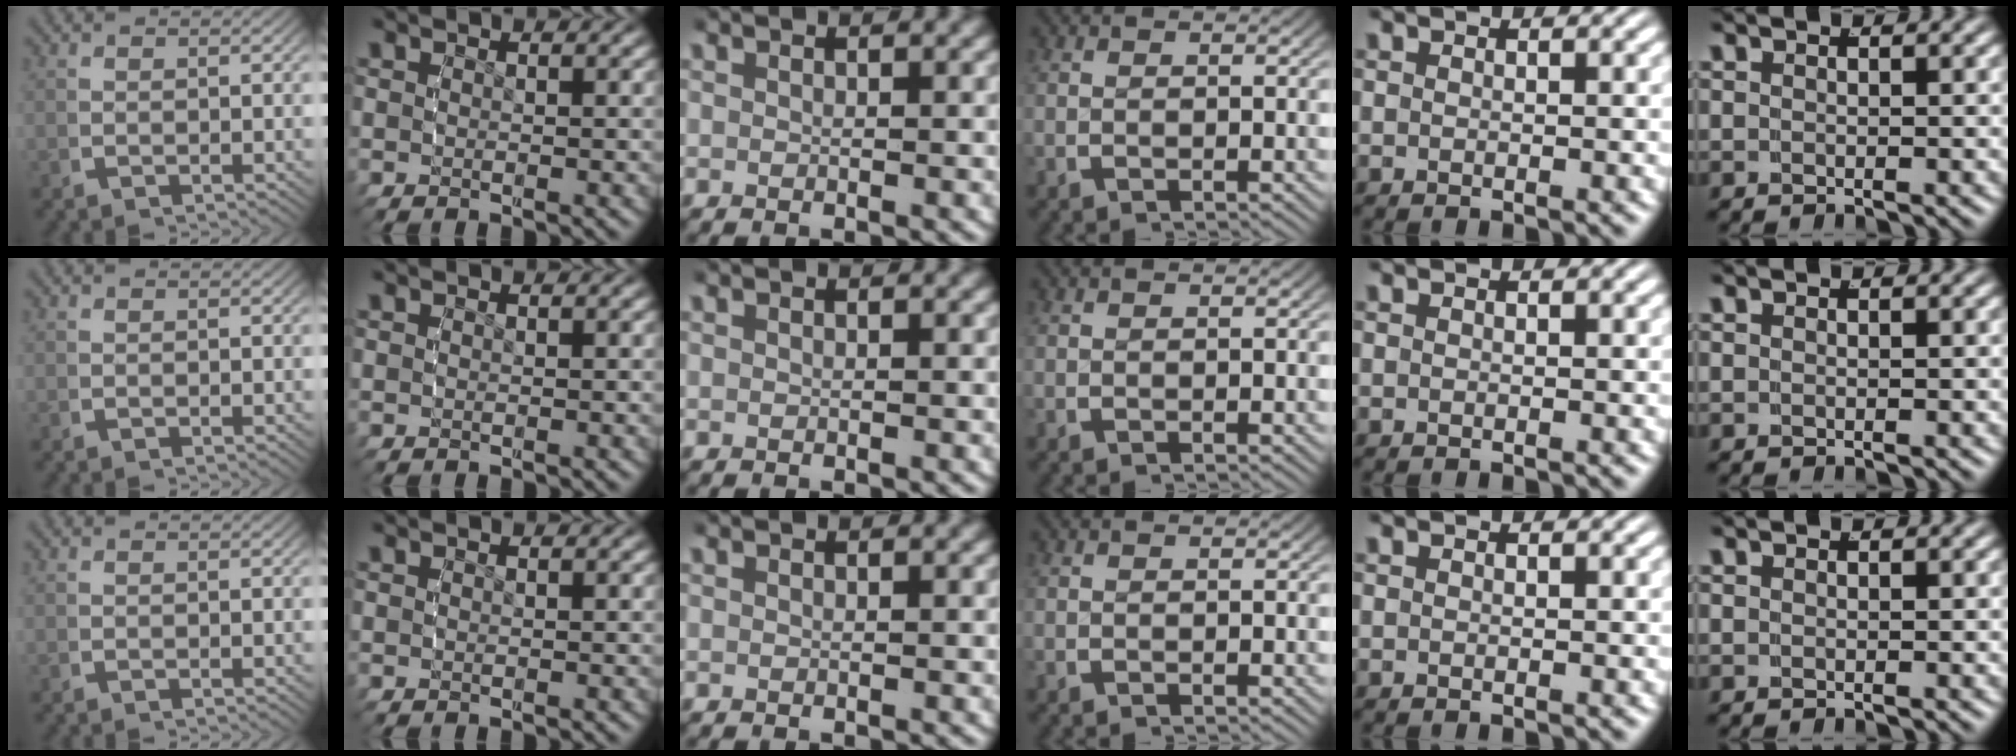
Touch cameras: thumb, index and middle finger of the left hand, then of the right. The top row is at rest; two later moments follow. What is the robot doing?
{"motion": "grasp_and_lifting", "object": "dispenser bottle"}